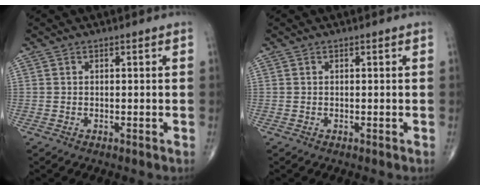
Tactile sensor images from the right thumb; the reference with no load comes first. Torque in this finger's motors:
{"motor_torque": [0.16, -0.01, -0.14, -0.08, 0.01]}